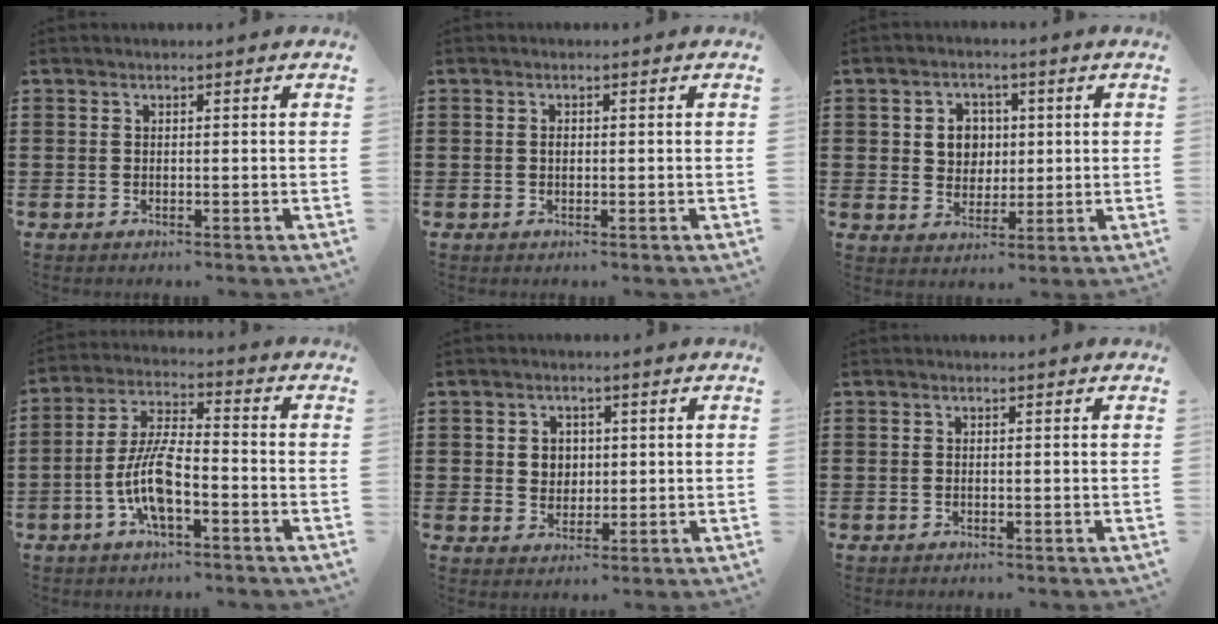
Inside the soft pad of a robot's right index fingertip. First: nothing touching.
{"total": 0.8, "force": [0.0, 0.5, 0.7], "torque": [-0.015, -0.001, 0.000]}
{"total": 5.2, "force": [0.9, 4.6, 2.2], "torque": [-0.054, 0.013, 0.011]}
{"total": 9.0, "force": [-3.1, 3.0, 7.9], "torque": [-0.184, -0.008, -0.066]}
{"total": 3.0, "force": [0.5, 2.8, 1.1], "torque": [-0.034, 0.008, 0.007]}
{"total": 0.0}